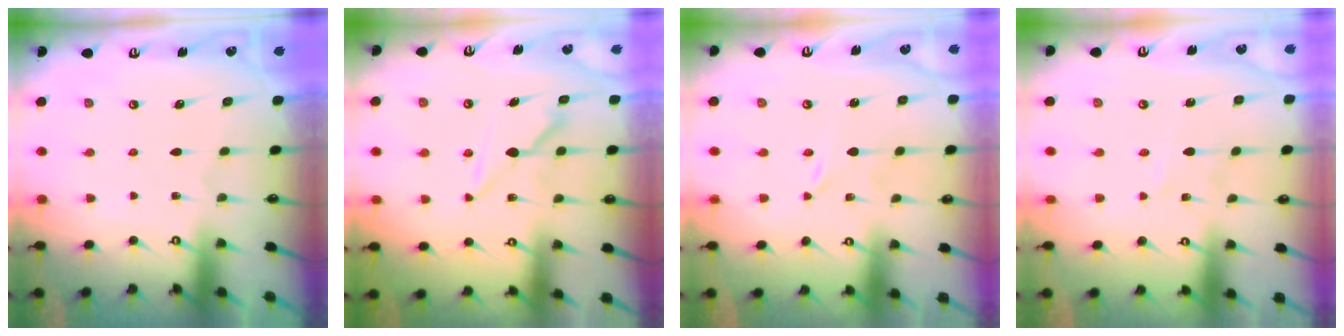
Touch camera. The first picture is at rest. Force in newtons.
{"total": 7.1, "press": 7.1, "slide": 0.3}
{"total": 0.0}
{"total": 1.4, "press": 1.4, "slide": 0.1}